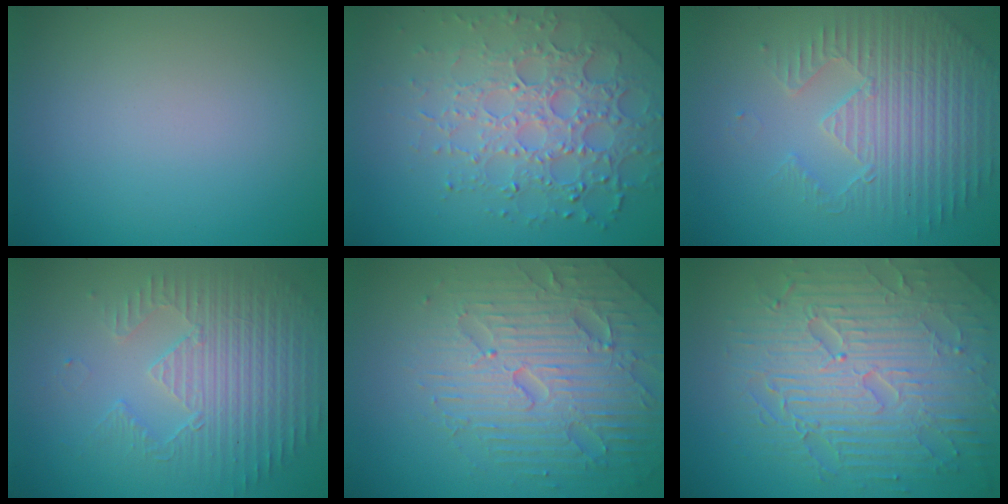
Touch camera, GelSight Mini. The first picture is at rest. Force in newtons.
{"total": 6.4, "press": 4.9, "slide": 4.2}
{"total": 4.4, "press": 4.2, "slide": 1.4}
{"total": 3.8, "press": 3.6, "slide": 1.2}
{"total": 5.6, "press": 5.4, "slide": 1.4}
{"total": 9.7, "press": 6.5, "slide": 7.2}